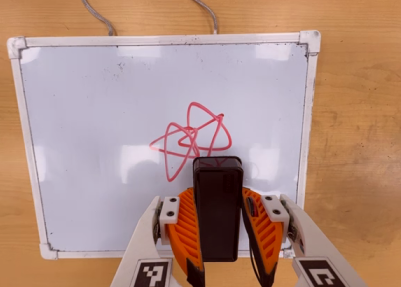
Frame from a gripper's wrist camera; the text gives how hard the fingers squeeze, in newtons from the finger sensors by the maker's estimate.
{"total": 4.6, "left": 3.3, "right": 5.9}